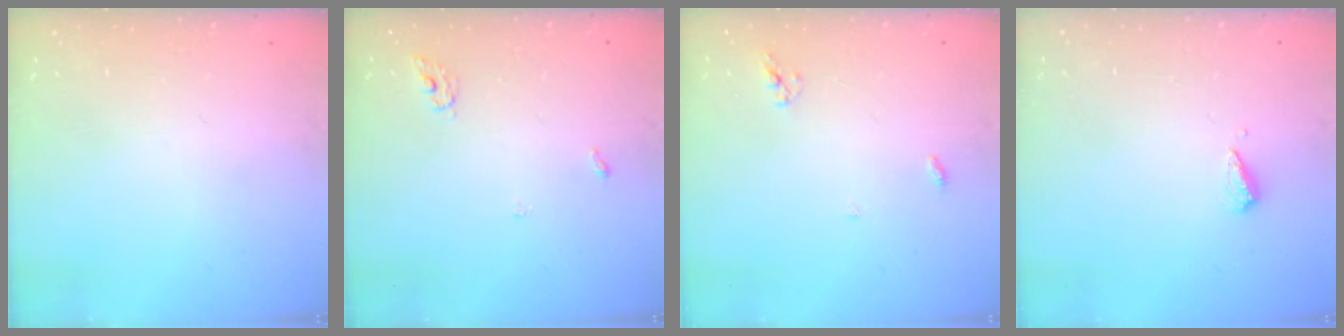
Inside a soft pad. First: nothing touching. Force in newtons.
{"total": 3.3, "press": 3.3, "slide": 0.2}
{"total": 3.8, "press": 3.8, "slide": 0.1}
{"total": 3.0, "press": 3.0, "slide": 0.2}